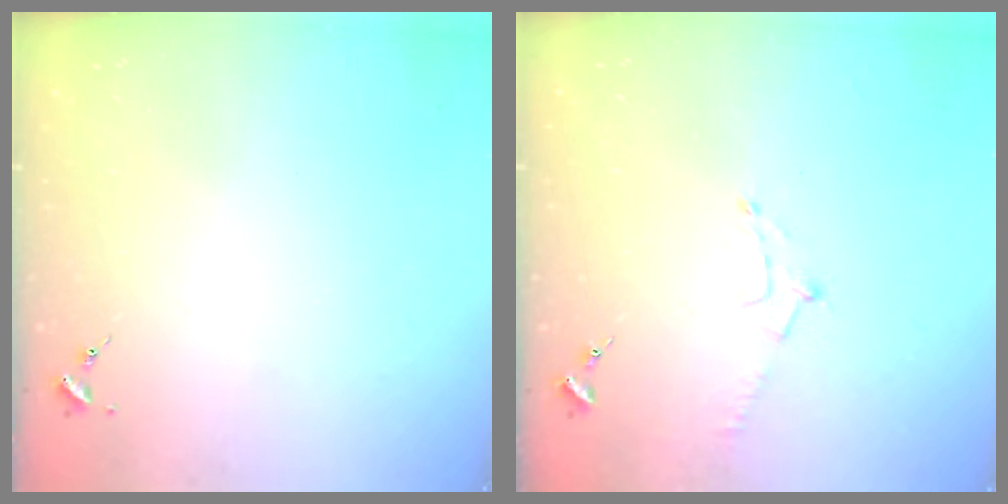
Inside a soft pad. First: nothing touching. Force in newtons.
{"total": 5.6, "press": 5.5, "slide": 1.0}